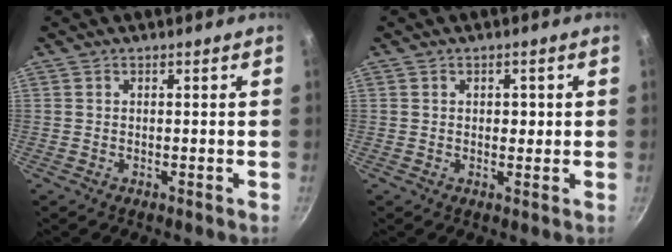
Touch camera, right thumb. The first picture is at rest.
{"total": 2.1, "force": [0.4, 1.5, 1.4], "torque": [-0.010, 0.000, 0.004]}